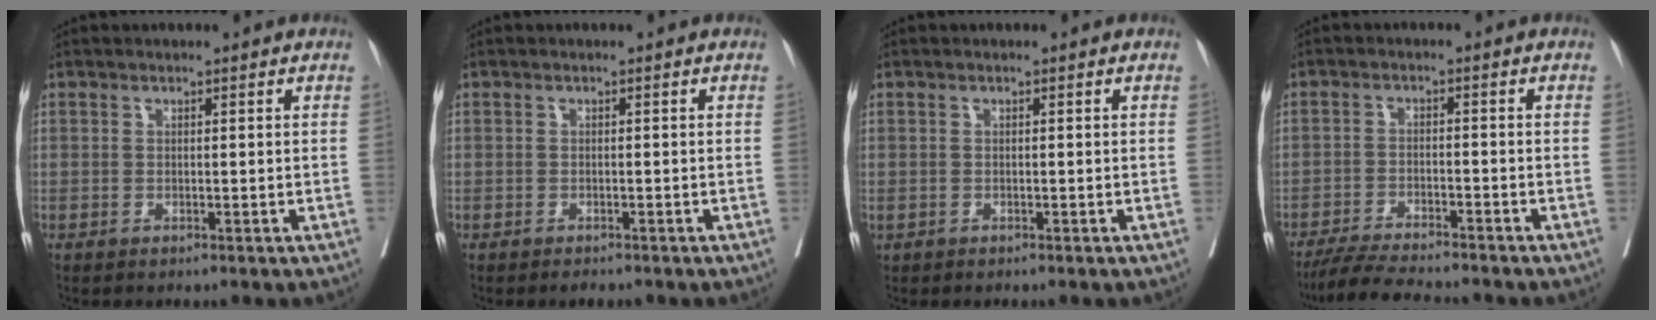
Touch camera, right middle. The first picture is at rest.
{"total": 1.3, "force": [-1.1, 0.5, 0.4], "torque": [-0.006, -0.002, -0.014]}
{"total": 0.0}
{"total": 9.2, "force": [-8.3, 0.5, 3.9], "torque": [-0.060, -0.020, -0.136]}